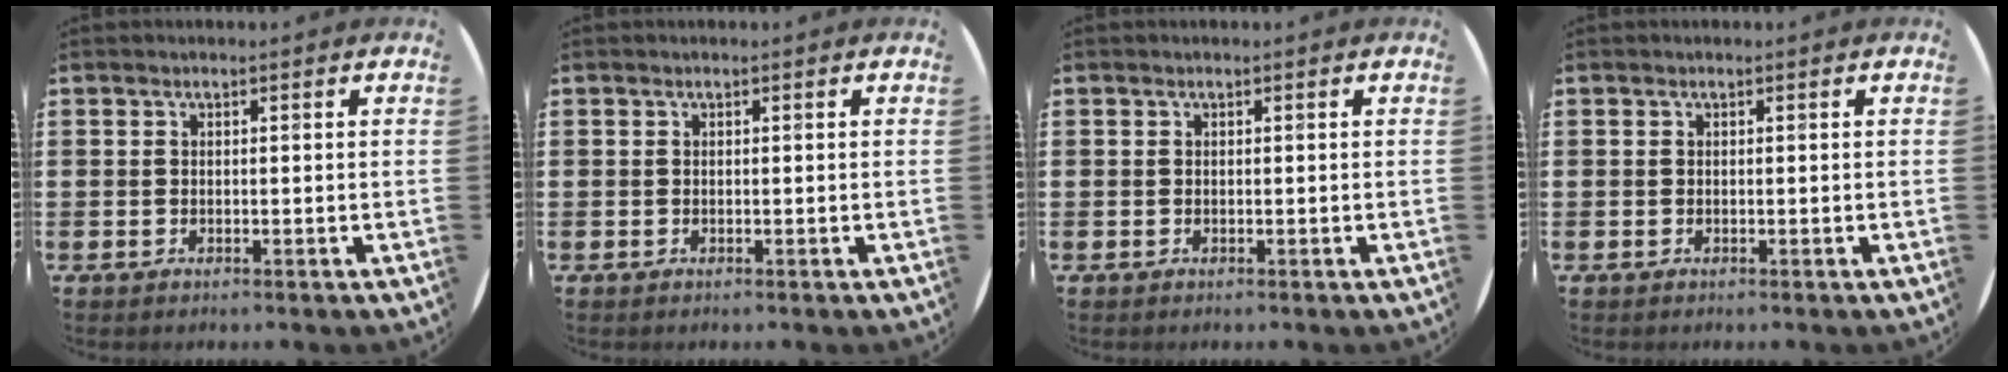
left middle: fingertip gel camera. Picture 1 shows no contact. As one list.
[{"total": 0.0}, {"total": 0.0}, {"total": 0.0}]